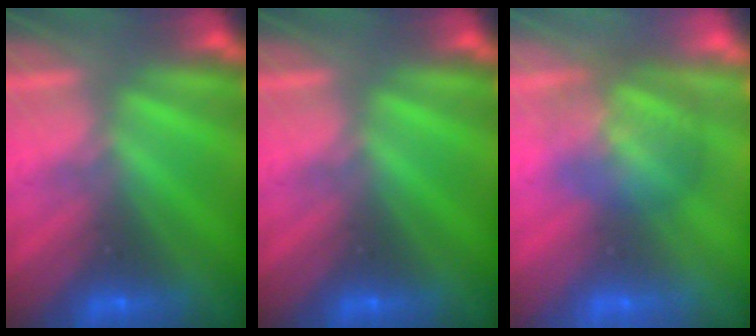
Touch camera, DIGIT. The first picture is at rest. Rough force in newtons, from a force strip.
{"total": 0.0}
{"total": 3.2}